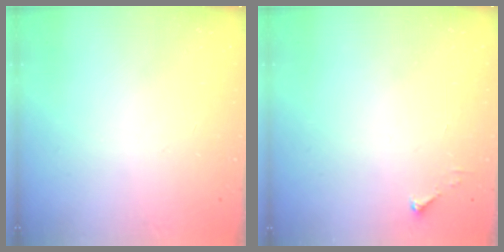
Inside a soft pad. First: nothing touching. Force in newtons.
{"total": 2.5, "press": 2.5, "slide": 0.3}